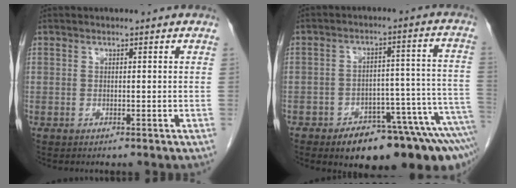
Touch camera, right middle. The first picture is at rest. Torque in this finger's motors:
{"motor_torque": [1.07, -1.07, 0.53, 0.09]}